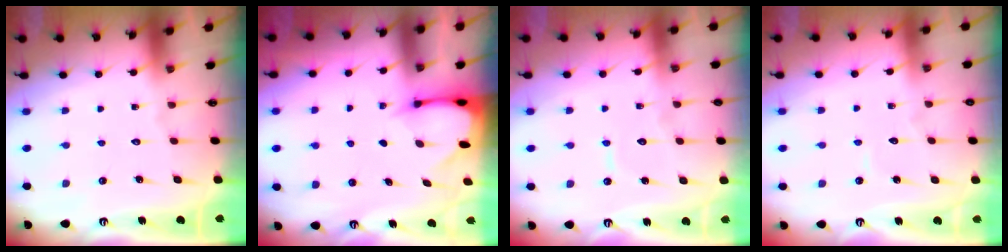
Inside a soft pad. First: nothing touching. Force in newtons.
{"total": 2.6, "press": 2.5, "slide": 0.3}
{"total": 4.8, "press": 4.7, "slide": 0.3}
{"total": 3.4, "press": 3.4, "slide": 0.4}